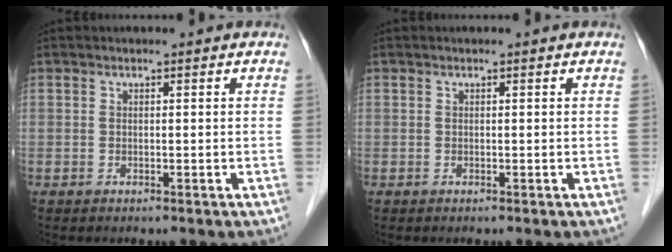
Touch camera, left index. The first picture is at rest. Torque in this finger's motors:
{"motor_torque": [0.05, 0.01, 0.01, 0.00]}